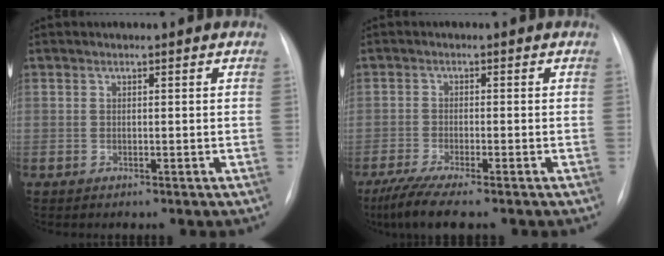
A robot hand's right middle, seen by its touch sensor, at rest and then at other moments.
{"total": 6.7, "force": [-5.1, 0.3, 4.3], "torque": [-0.080, -0.020, -0.086]}